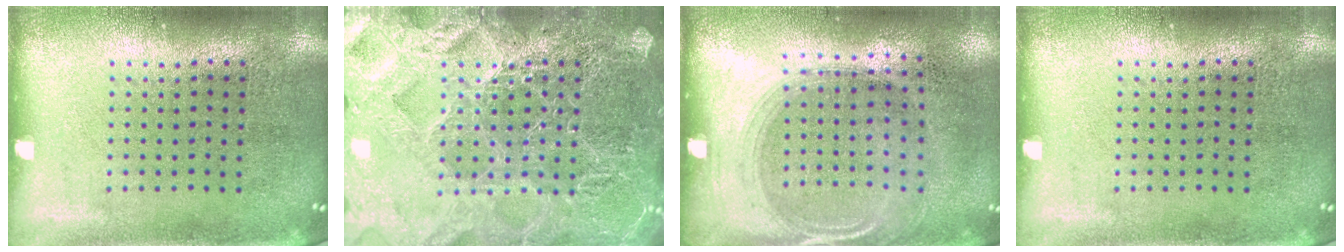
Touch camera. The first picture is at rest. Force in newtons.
{"total": 6.2, "press": 6.2, "slide": 0.8}
{"total": 1.5, "press": 1.3, "slide": 0.7}
{"total": 0.0}